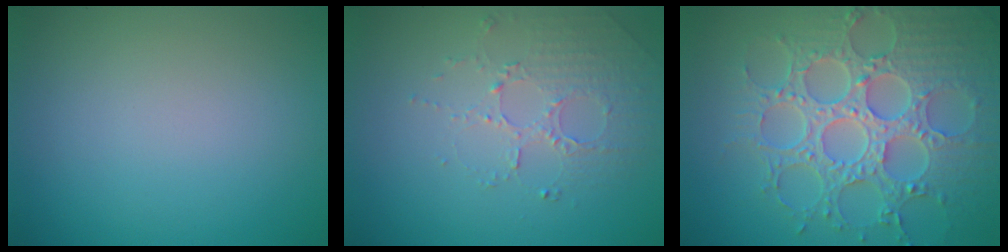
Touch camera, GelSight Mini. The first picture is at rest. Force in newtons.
{"total": 1.9, "press": 1.5, "slide": 1.1}
{"total": 8.5, "press": 6.5, "slide": 5.4}